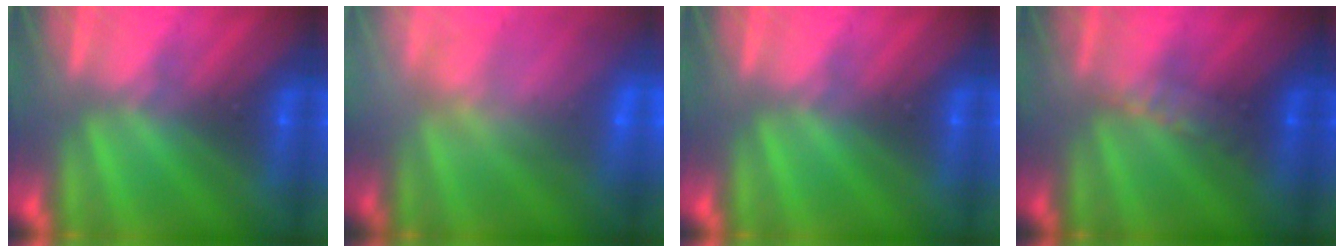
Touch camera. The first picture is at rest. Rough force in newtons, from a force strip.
{"total": 6.3}
{"total": 0.0}
{"total": 2.9}